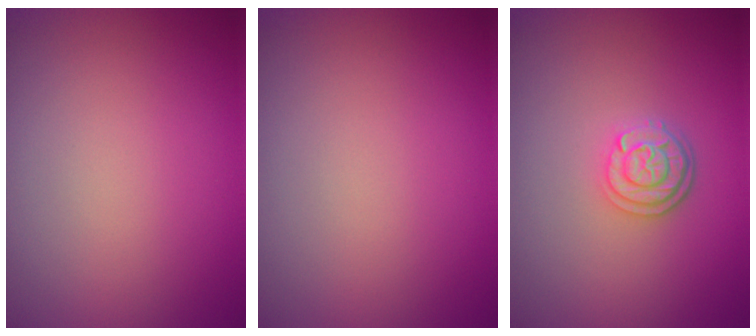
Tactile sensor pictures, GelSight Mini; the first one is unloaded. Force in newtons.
{"total": 0.0}
{"total": 2.8, "press": 2.3, "slide": 1.6}